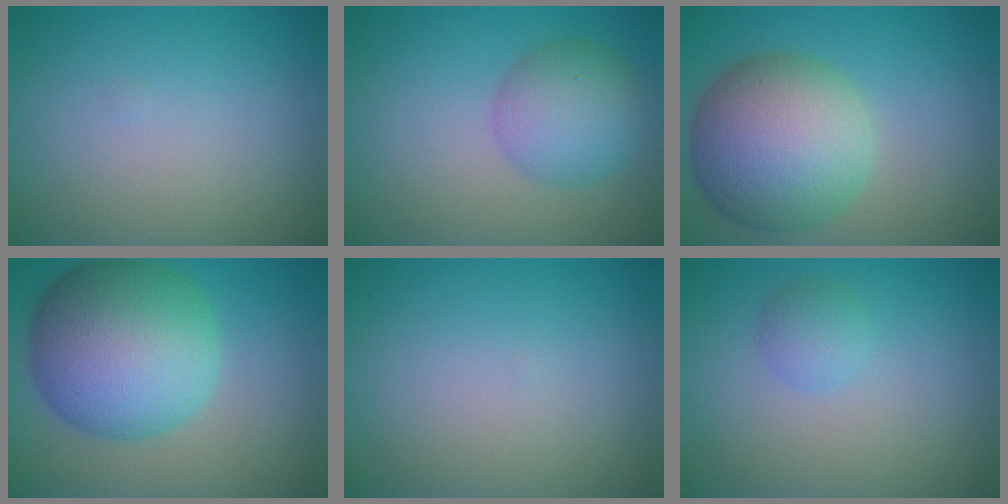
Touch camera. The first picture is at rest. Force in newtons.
{"total": 4.7, "press": 4.7, "slide": 0.2}
{"total": 10.4, "press": 10.4, "slide": 0.5}
{"total": 12.1, "press": 12.1, "slide": 0.1}
{"total": 0.0}
{"total": 1.7, "press": 1.7, "slide": 0.0}